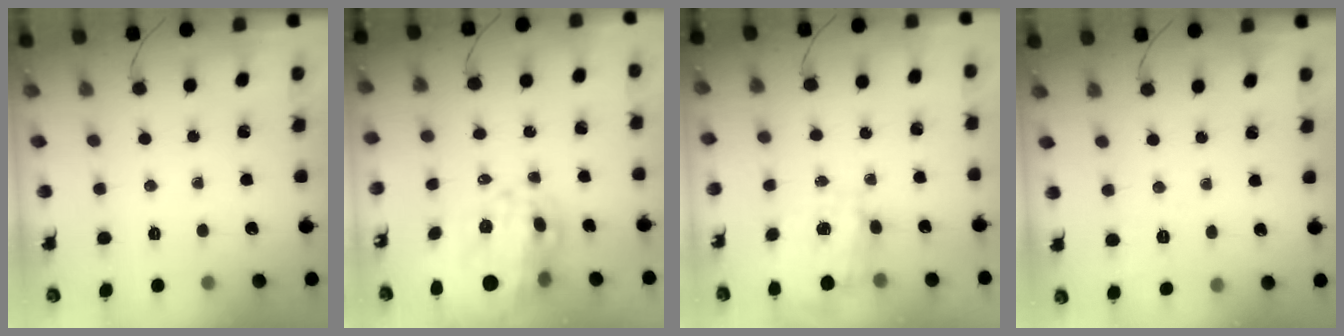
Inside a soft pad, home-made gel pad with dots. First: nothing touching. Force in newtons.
{"total": 20.5, "press": 20.0, "slide": 4.7}
{"total": 3.5, "press": 3.3, "slide": 1.0}
{"total": 2.3, "press": 1.4, "slide": 1.9}